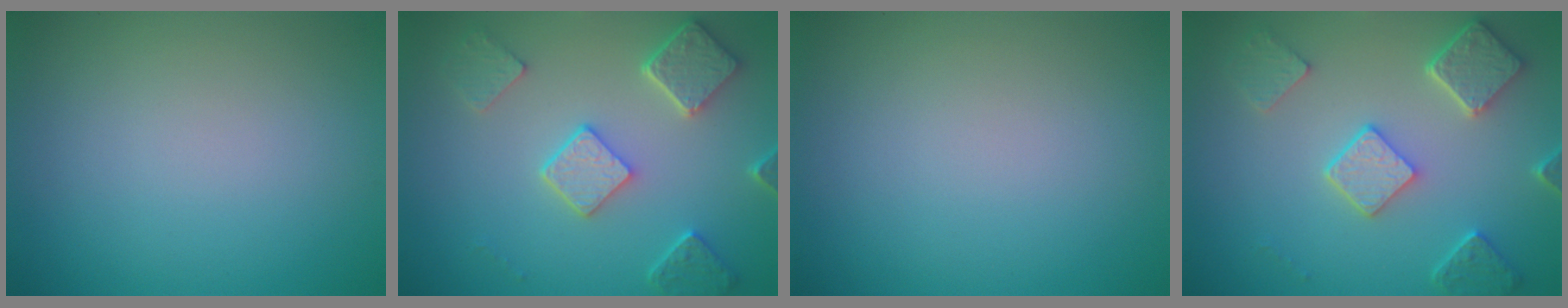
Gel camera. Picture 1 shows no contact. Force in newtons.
{"total": 4.9, "press": 3.9, "slide": 3.0}
{"total": 0.0}
{"total": 4.9, "press": 3.9, "slide": 3.0}